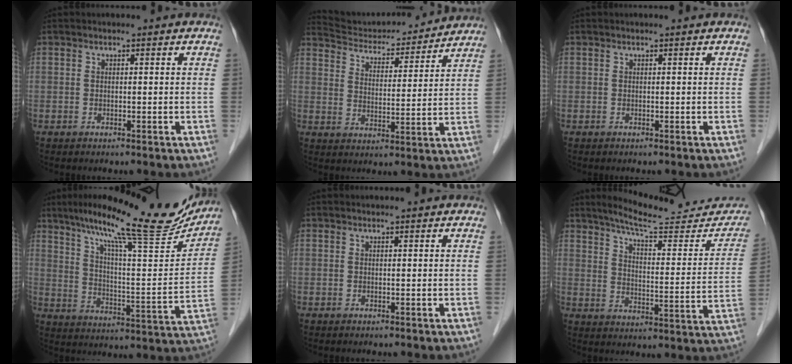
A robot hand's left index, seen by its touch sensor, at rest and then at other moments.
{"total": 15.2, "force": [14.7, 2.3, 2.9], "torque": [-0.045, 0.007, 0.215]}
{"total": 0.0}
{"total": 21.8, "force": [18.1, 1.7, 12.0], "torque": [-0.192, -0.012, 0.263]}
{"total": 0.5, "force": [0.5, 0.0, 0.1], "torque": [-0.002, 0.002, 0.009]}
{"total": 18.1, "force": [16.6, 2.6, 6.8], "torque": [-0.087, -0.040, 0.214]}